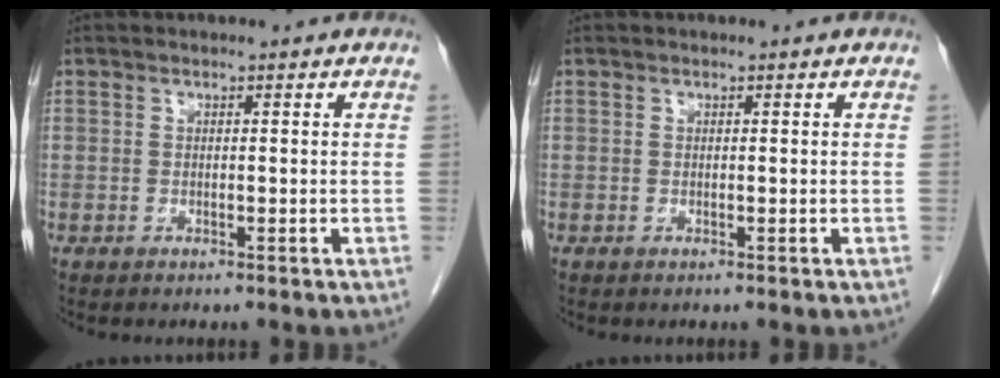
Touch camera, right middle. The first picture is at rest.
{"total": 0.0}